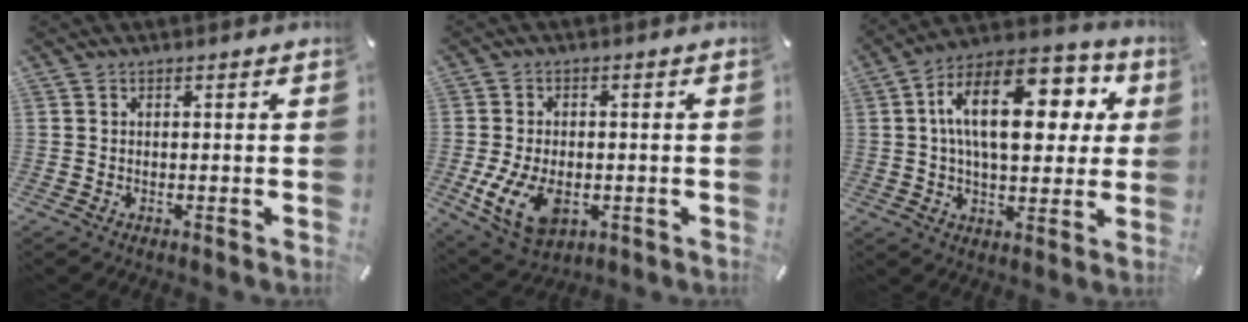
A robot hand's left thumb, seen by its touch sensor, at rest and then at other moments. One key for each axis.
{"total": 10.8, "fx": -2.5, "fy": 7.1, "fz": 7.8, "tx": -0.166, "ty": -0.002, "tz": -0.043}
{"total": 20.5, "fx": 5.8, "fy": 11.2, "fz": 16.2, "tx": -0.267, "ty": -0.013, "tz": 0.094}